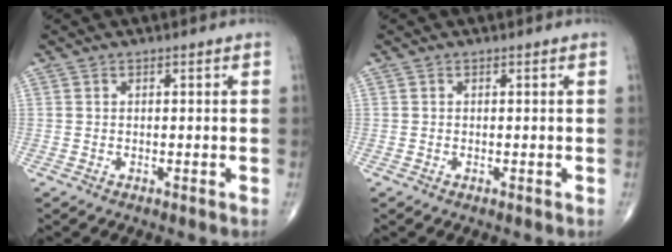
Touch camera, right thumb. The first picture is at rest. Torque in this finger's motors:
{"motor_torque": [0.24, 0.11, -0.08, -0.20, 0.02]}